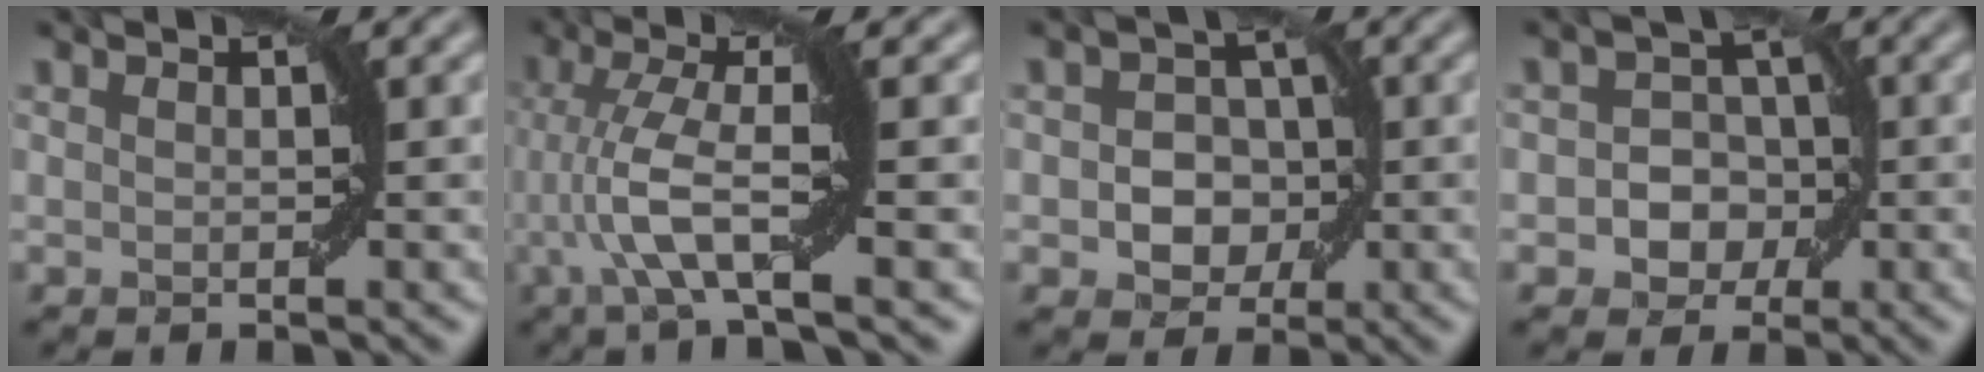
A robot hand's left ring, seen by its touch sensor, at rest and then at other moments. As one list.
[{"total": 5.6, "force": [-0.9, 0.6, 5.5], "torque": [-0.117, 0.013, -0.022]}, {"total": 4.1, "force": [-0.7, 3.3, 2.3], "torque": [-0.011, 0.000, -0.018]}, {"total": 3.7, "force": [-0.8, 3.1, 1.8], "torque": [0.006, 0.000, -0.023]}]